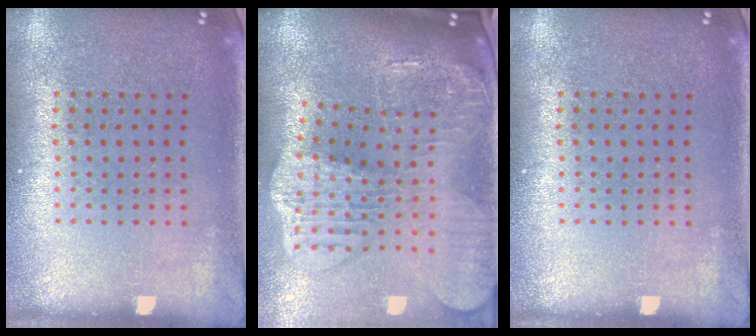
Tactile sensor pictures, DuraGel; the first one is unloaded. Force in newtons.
{"total": 4.4, "press": 3.4, "slide": 2.9}
{"total": 0.0}